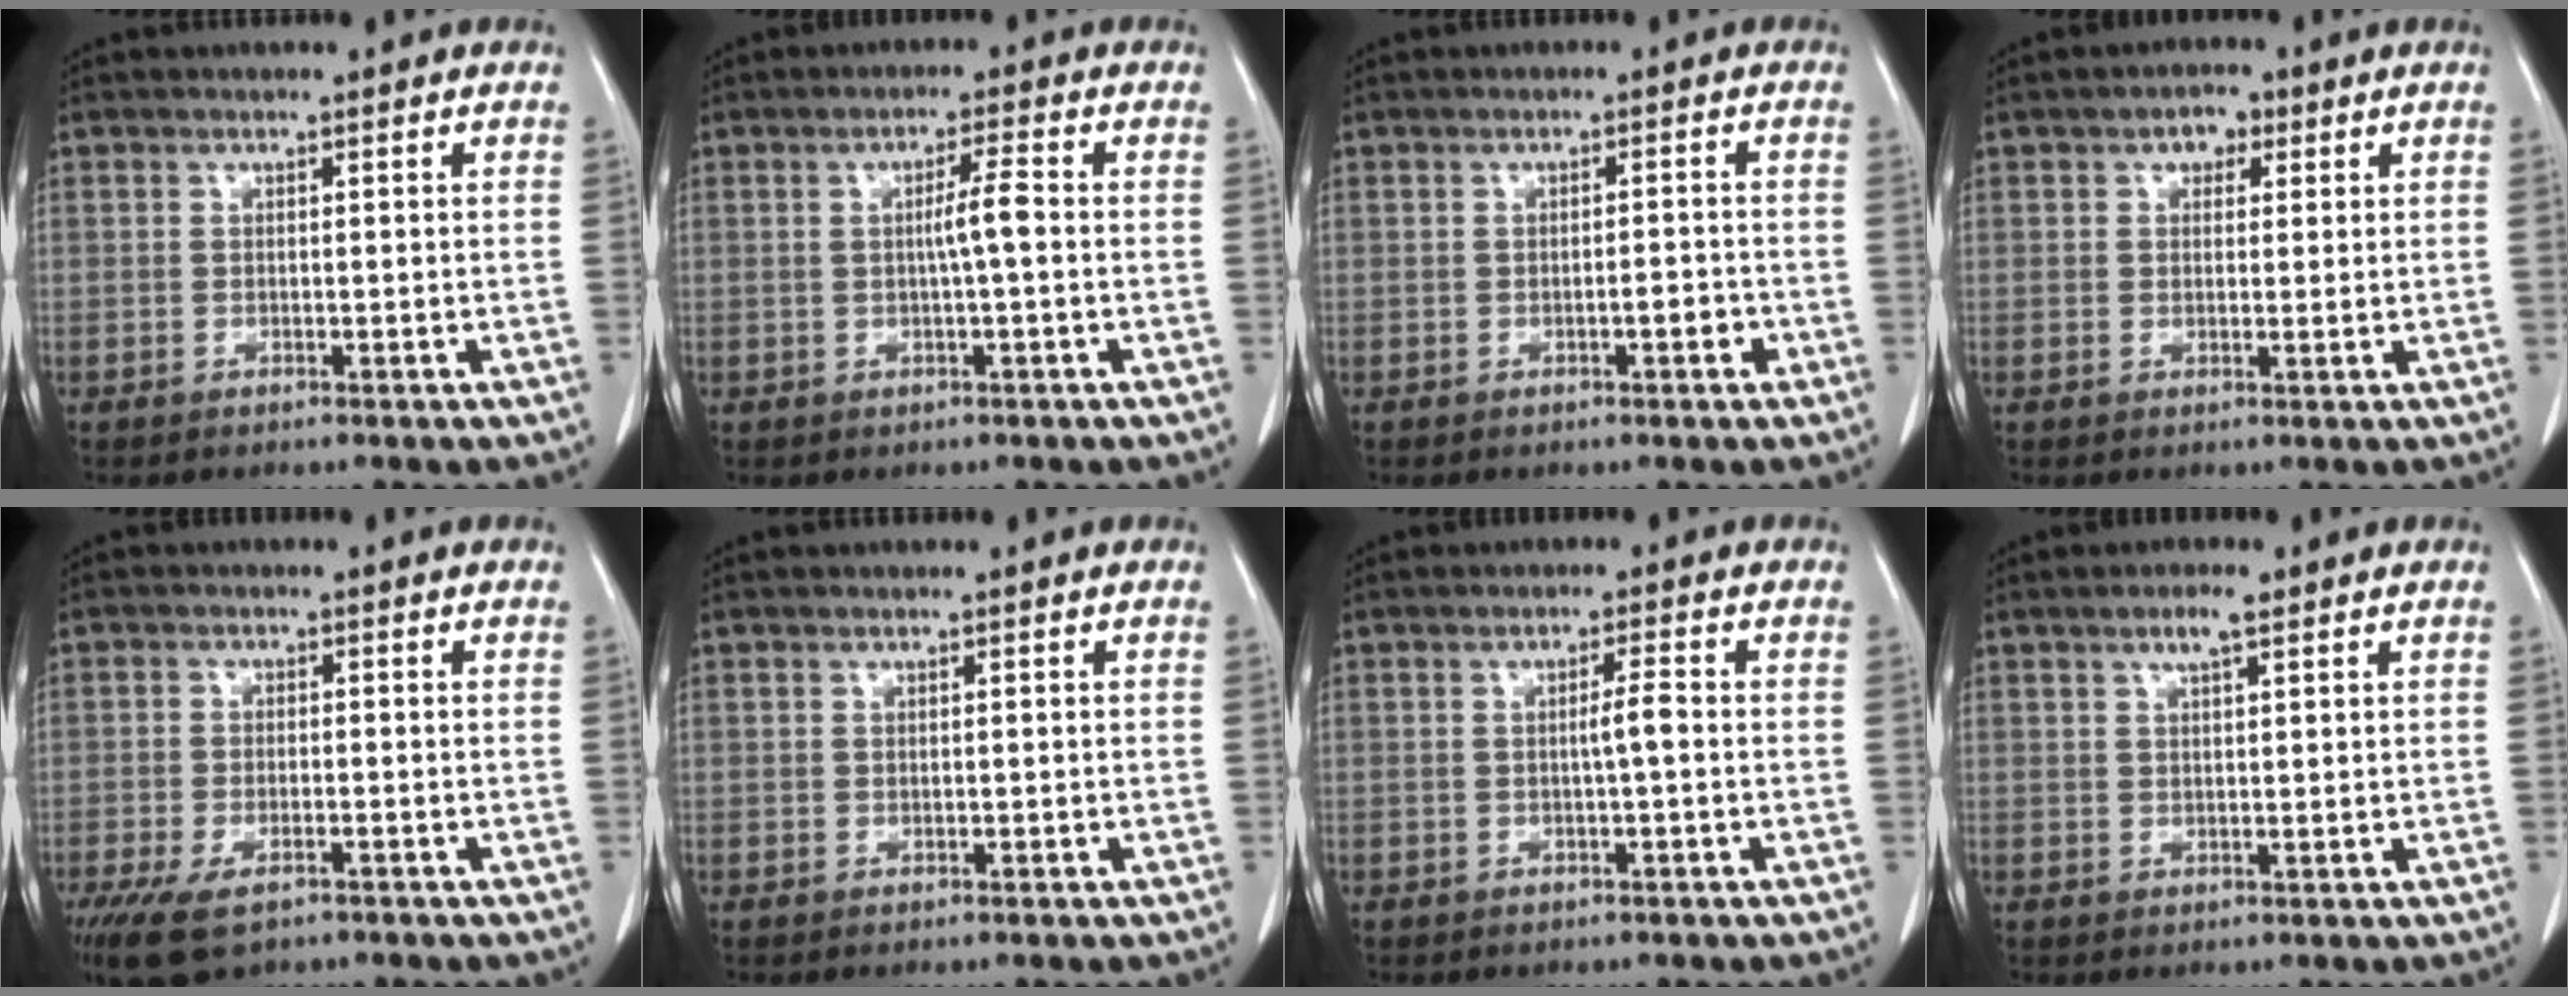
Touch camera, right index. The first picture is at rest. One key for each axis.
{"total": 3.3, "fx": 0.0, "fy": -0.1, "fz": 3.3, "tx": -0.054, "ty": 0.004, "tz": 0.001}
{"total": 1.8, "fx": -0.9, "fy": 0.5, "fz": 1.6, "tx": -0.020, "ty": 0.003, "tz": -0.010}
{"total": 2.9, "fx": 1.4, "fy": 1.9, "fz": 1.6, "tx": -0.018, "ty": 0.011, "tz": 0.020}
{"total": 8.9, "fx": -5.6, "fy": 4.1, "fz": 5.7, "tx": -0.112, "ty": -0.014, "tz": -0.091}
{"total": 0.0}
{"total": 2.1, "fx": -0.2, "fy": -0.1, "fz": 2.1, "tx": -0.030, "ty": 0.004, "tz": -0.001}
{"total": 2.9, "fx": 1.9, "fy": 0.6, "fz": 2.1, "tx": -0.039, "ty": 0.004, "tz": 0.033}